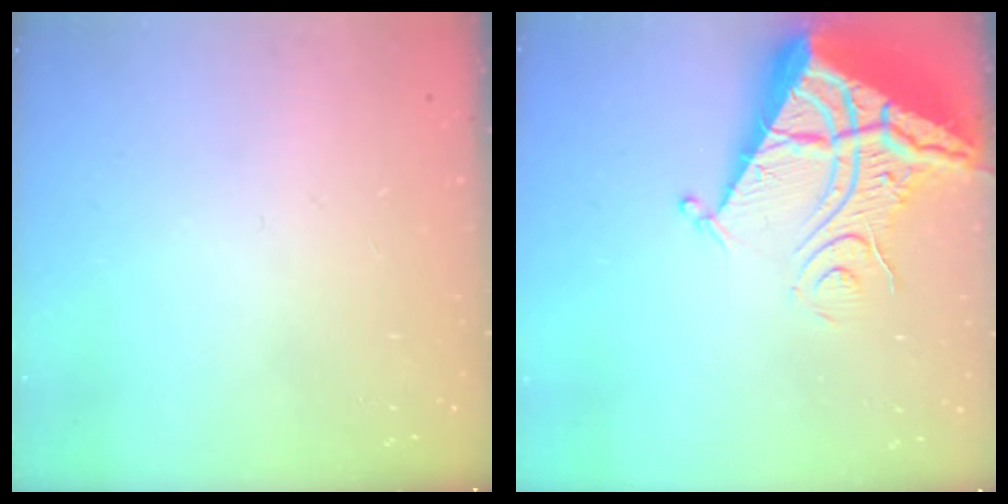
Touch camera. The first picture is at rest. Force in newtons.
{"total": 12.2, "press": 12.1, "slide": 1.3}